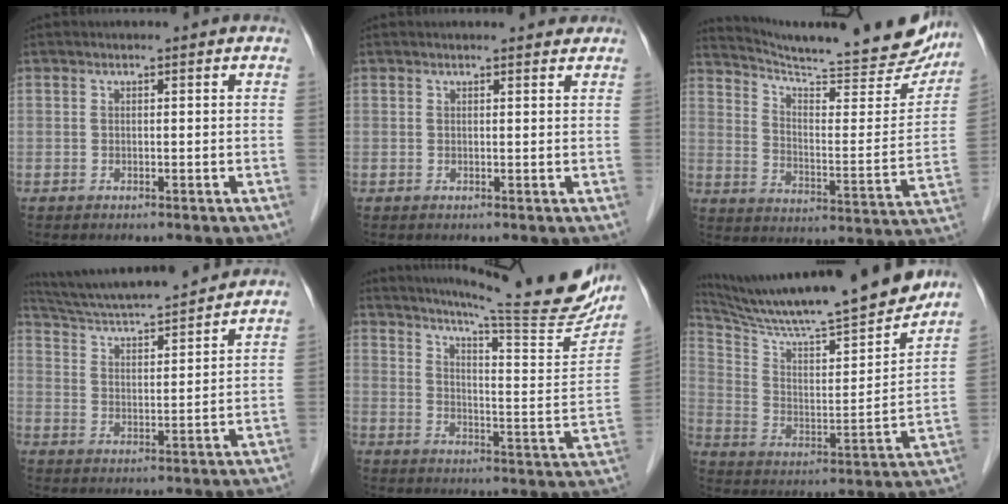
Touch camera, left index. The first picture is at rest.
{"total": 2.9, "force": [2.8, 0.6, 0.7], "torque": [-0.010, 0.003, 0.026]}
{"total": 25.5, "force": [23.1, 3.3, 10.3], "torque": [-0.157, -0.059, 0.304]}
{"total": 15.7, "force": [14.5, 0.7, 6.0], "torque": [-0.114, 0.017, 0.236]}
{"total": 24.4, "force": [21.4, 1.2, 11.6], "torque": [-0.174, -0.070, 0.272]}
{"total": 23.5, "force": [20.8, 0.7, 10.9], "torque": [-0.188, -0.029, 0.322]}